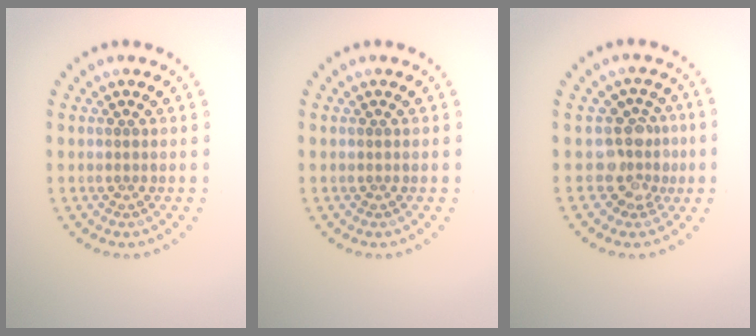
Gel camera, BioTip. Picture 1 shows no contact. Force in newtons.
{"total": 0.0}
{"total": 3.2, "press": 2.4, "slide": 2.0}